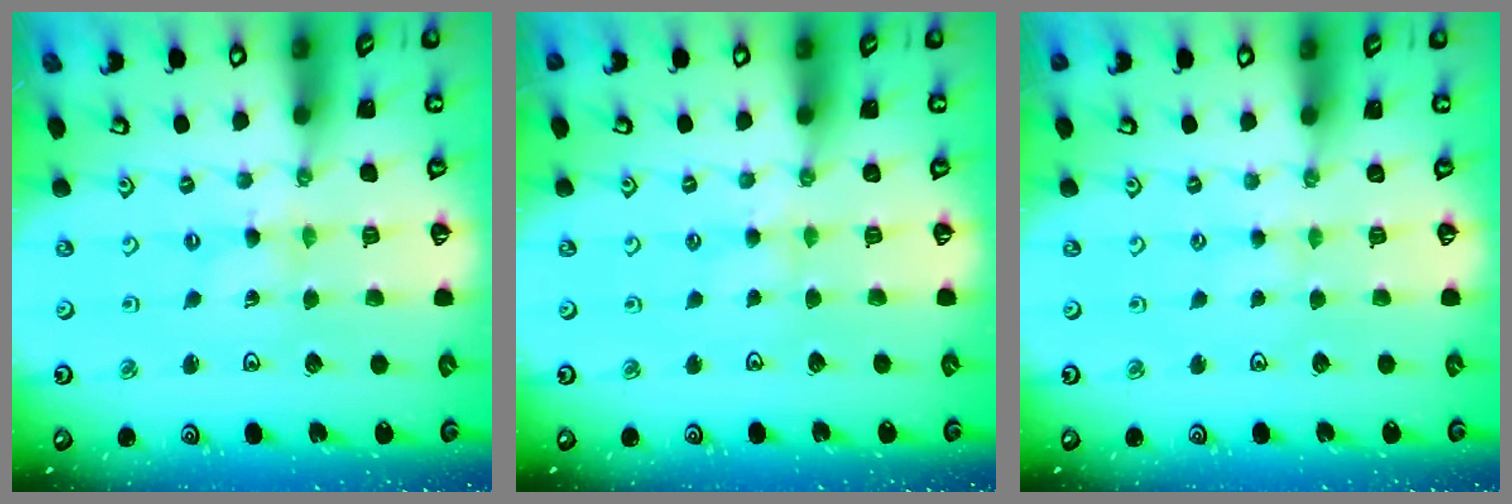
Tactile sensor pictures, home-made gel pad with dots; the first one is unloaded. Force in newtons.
{"total": 2.3, "press": 2.3, "slide": 0.4}
{"total": 1.7, "press": 1.7, "slide": 0.4}